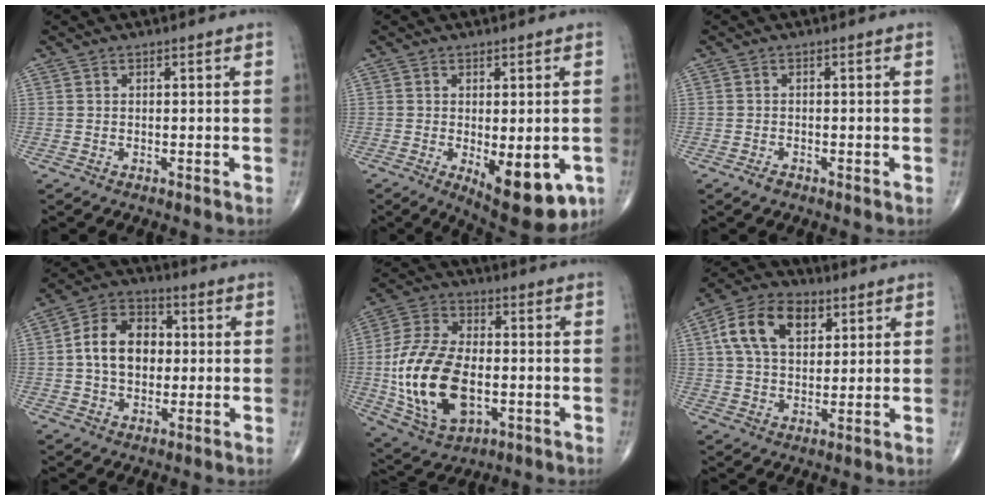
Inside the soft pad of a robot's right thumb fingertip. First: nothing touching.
{"total": 12.4, "force": [-4.2, 5.1, 10.5], "torque": [-0.130, -0.015, -0.046]}
{"total": 1.3, "force": [-0.9, 0.6, 0.8], "torque": [-0.018, -0.001, -0.019]}
{"total": 11.4, "force": [0.5, 8.2, 7.9], "torque": [-0.112, 0.021, 0.000]}
{"total": 20.3, "force": [-2.9, 11.8, 16.2], "torque": [-0.313, 0.006, -0.042]}
{"total": 13.0, "force": [4.6, 8.3, 8.9], "torque": [-0.145, 0.003, 0.079]}